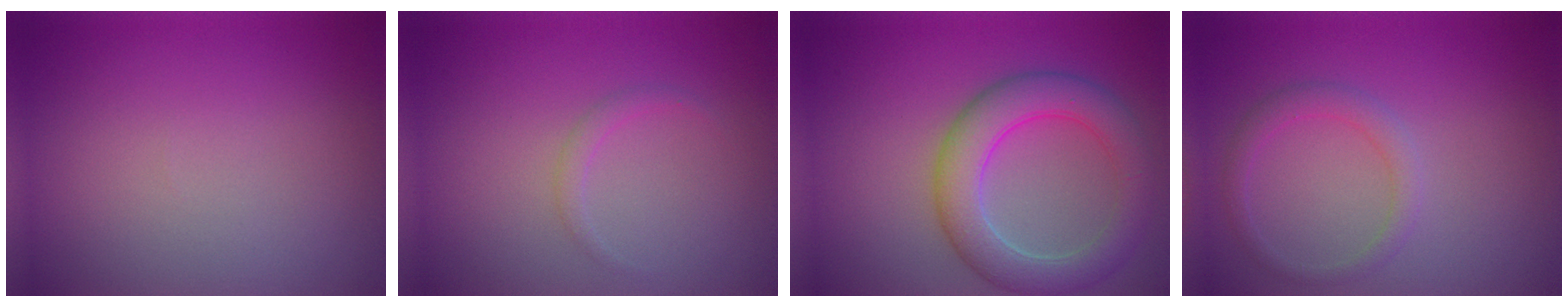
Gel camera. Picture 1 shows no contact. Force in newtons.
{"total": 0.9, "press": 0.9, "slide": 0.1}
{"total": 6.0, "press": 6.0, "slide": 0.3}
{"total": 1.9, "press": 1.9, "slide": 0.1}